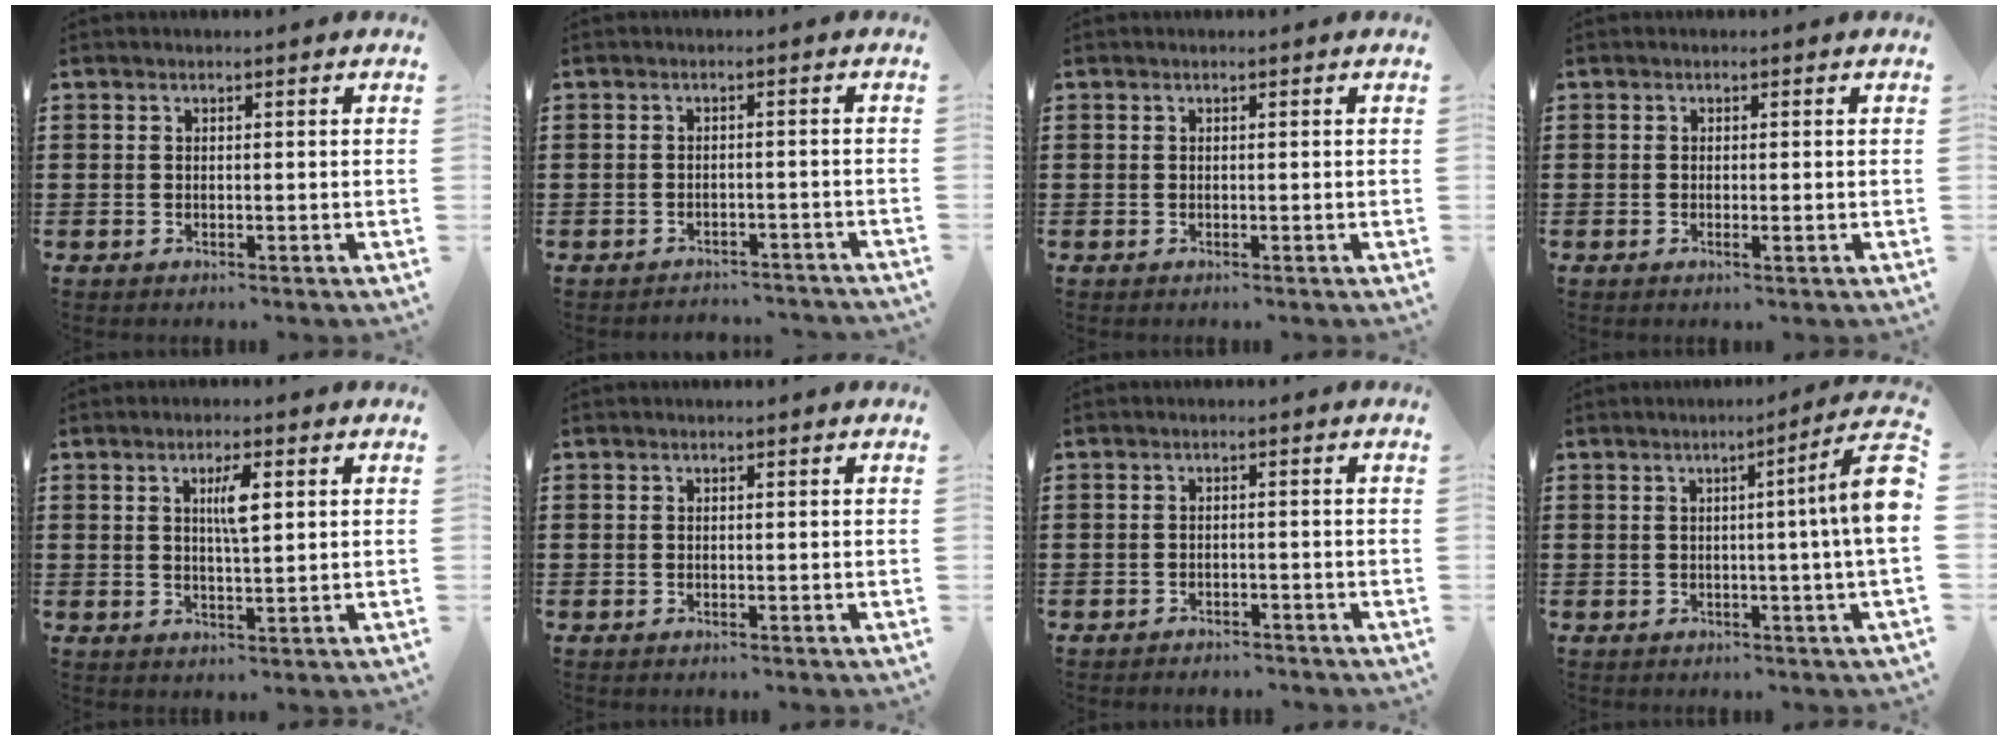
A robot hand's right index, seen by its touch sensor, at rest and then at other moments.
{"total": 2.0, "force": [-2.0, 0.2, 0.0], "torque": [-0.007, 0.000, -0.043]}
{"total": 0.0}
{"total": 0.9, "force": [-0.1, 0.0, 0.9], "torque": [-0.015, -0.006, -0.001]}
{"total": 4.1, "force": [1.2, 0.9, 3.8], "torque": [-0.070, 0.006, 0.015]}
{"total": 0.0}
{"total": 1.5, "force": [-1.5, 0.2, 0.0], "torque": [-0.006, 0.001, -0.032]}
{"total": 8.2, "force": [0.9, -0.3, 8.1], "torque": [-0.120, -0.016, 0.009]}